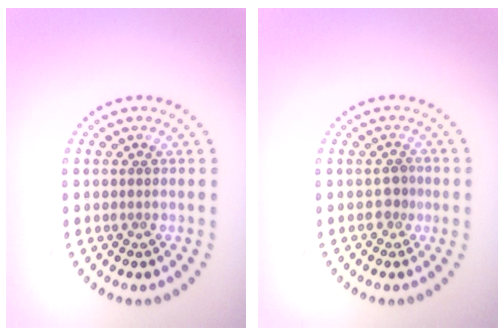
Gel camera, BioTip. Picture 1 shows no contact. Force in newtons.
{"total": 1.2, "press": 1.1, "slide": 0.6}